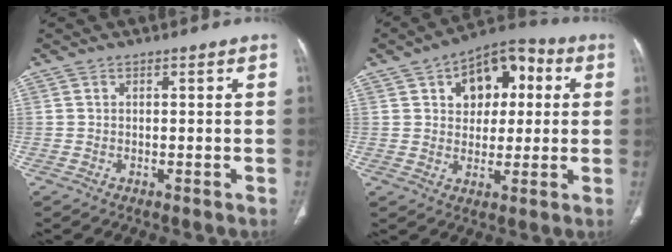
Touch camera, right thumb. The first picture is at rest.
{"total": 13.4, "force": [3.8, 8.7, 9.4], "torque": [-0.086, 0.016, 0.051]}